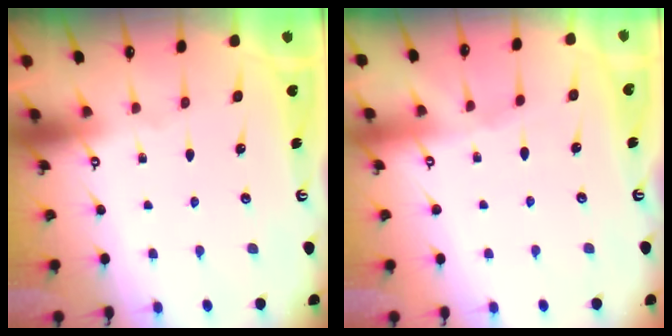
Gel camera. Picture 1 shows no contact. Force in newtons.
{"total": 2.4, "press": 2.4, "slide": 0.4}